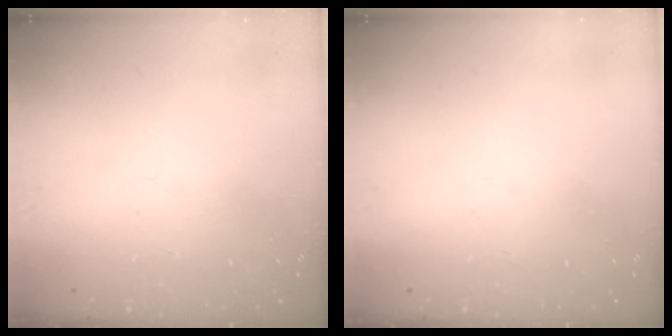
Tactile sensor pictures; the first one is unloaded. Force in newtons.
{"total": 0.0}